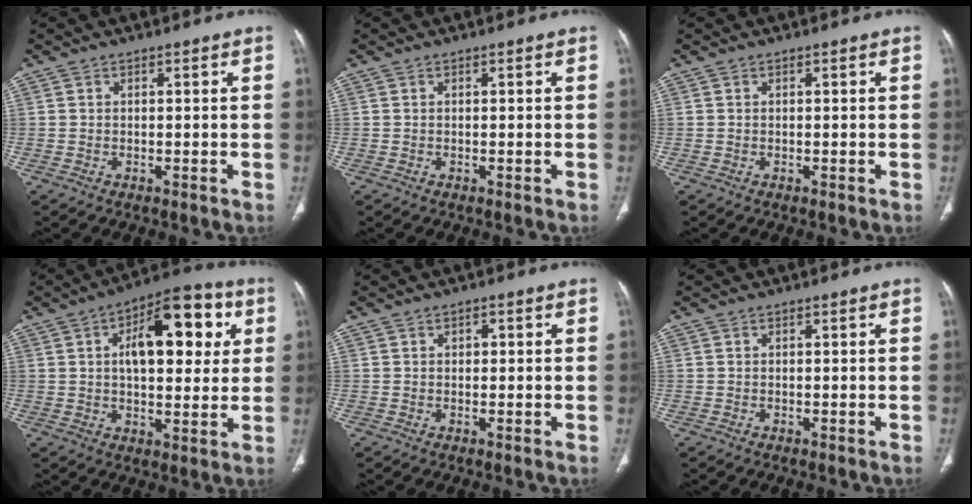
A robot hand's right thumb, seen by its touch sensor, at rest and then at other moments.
{"total": 0.0}
{"total": 0.0}
{"total": 17.6, "force": [4.8, 8.5, 14.6], "torque": [-0.161, 0.012, 0.064]}
{"total": 0.9, "force": [0.2, 0.6, 0.7], "torque": [-0.001, 0.003, 0.000]}
{"total": 0.0}